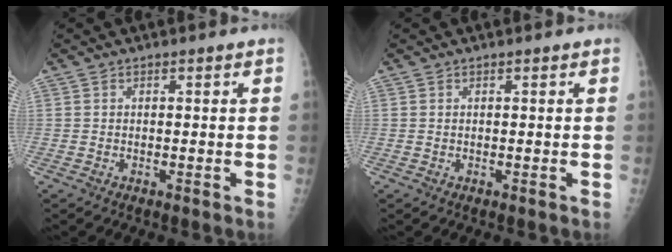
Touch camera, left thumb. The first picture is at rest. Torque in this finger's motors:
{"motor_torque": [-0.11, 0.19, -0.17, -0.09, 0.00]}